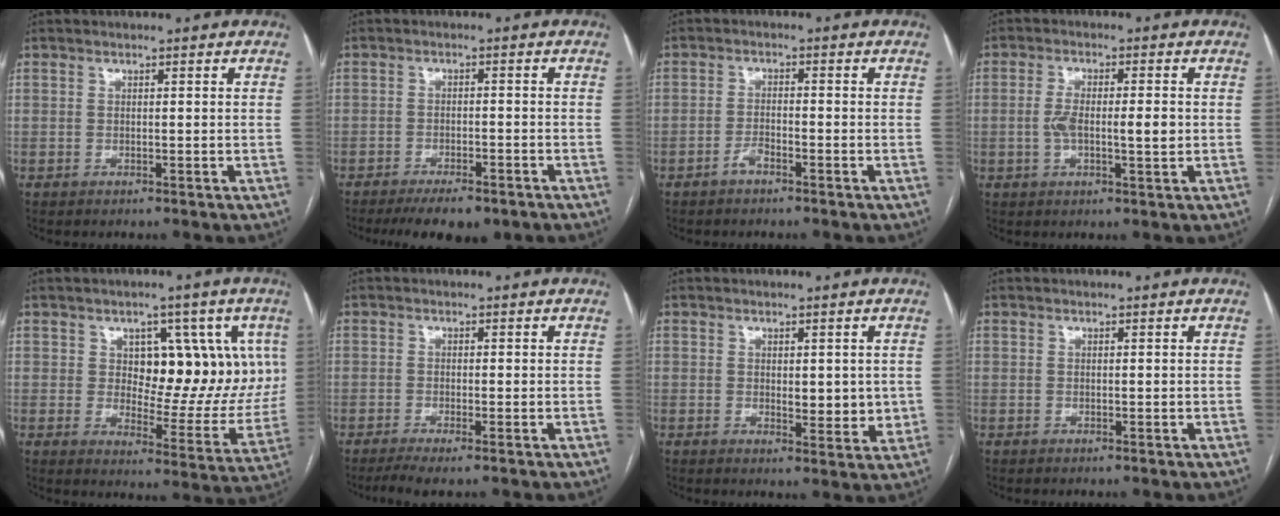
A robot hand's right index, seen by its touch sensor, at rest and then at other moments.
{"total": 7.2, "force": [-5.4, 2.4, 4.1], "torque": [-0.056, -0.006, -0.081]}
{"total": 2.1, "force": [-1.5, 0.5, 1.3], "torque": [-0.024, 0.002, -0.028]}
{"total": 6.1, "force": [-0.3, 1.7, 5.9], "torque": [-0.110, 0.007, -0.005]}
{"total": 13.7, "force": [3.8, 7.4, 11.0], "torque": [-0.129, 0.013, 0.064]}
{"total": 3.4, "force": [-2.4, 0.2, 2.5], "torque": [-0.046, -0.008, -0.043]}
{"total": 4.3, "force": [0.4, 2.1, 3.8], "torque": [-0.045, -0.010, 0.011]}
{"total": 0.0}